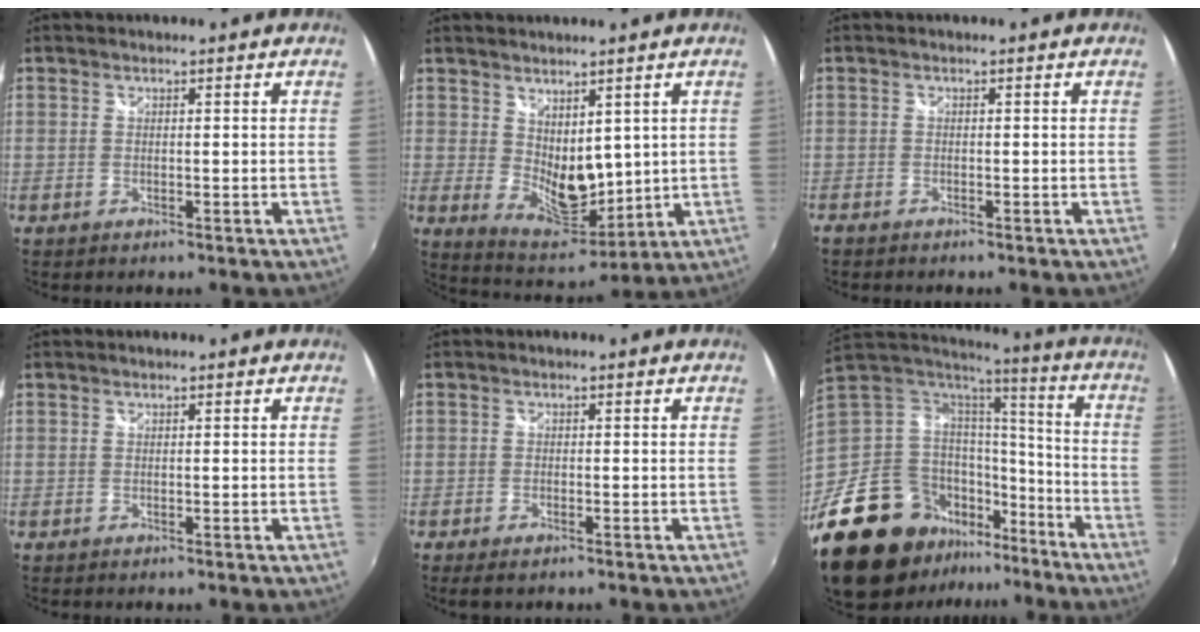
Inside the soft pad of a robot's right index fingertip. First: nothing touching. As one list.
[{"total": 9.0, "force": [3.0, 5.4, 6.5], "torque": [-0.106, -0.019, 0.073]}, {"total": 1.3, "force": [-1.2, 0.4, 0.2], "torque": [-0.008, -0.008, -0.025]}, {"total": 0.0}, {"total": 2.2, "force": [-1.7, 0.7, 1.2], "torque": [-0.029, -0.009, -0.032]}, {"total": 21.2, "force": [-13.1, 13.1, 10.3], "torque": [-0.223, 0.020, -0.218]}]